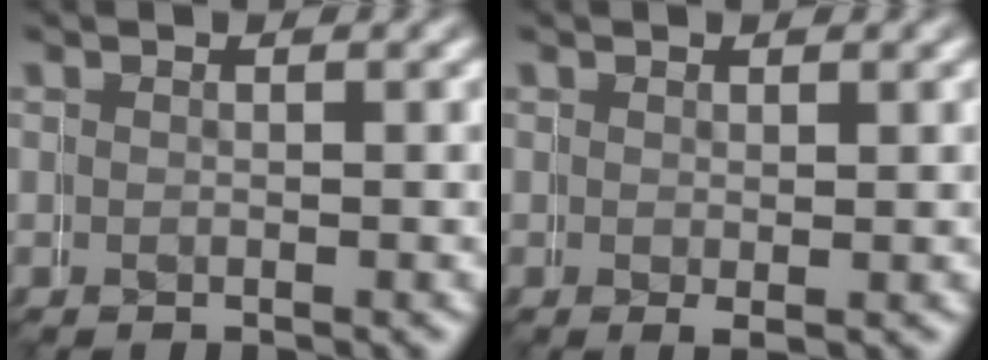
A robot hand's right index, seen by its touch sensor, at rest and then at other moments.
{"total": 0.7, "force": [-0.1, 0.0, 0.7], "torque": [-0.008, -0.005, 0.004]}